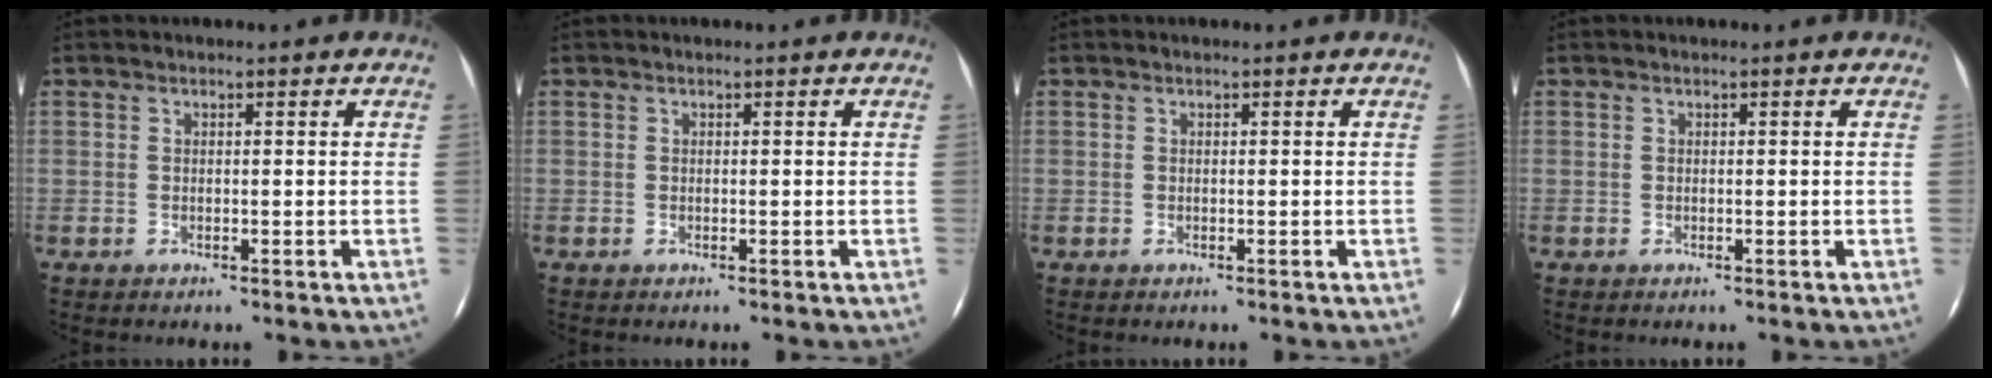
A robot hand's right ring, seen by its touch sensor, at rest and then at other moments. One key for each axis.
{"total": 0.0}
{"total": 0.0}
{"total": 0.0}